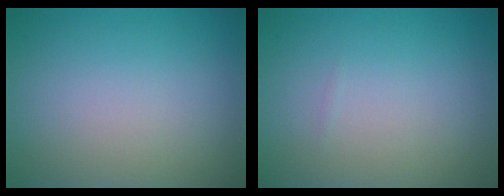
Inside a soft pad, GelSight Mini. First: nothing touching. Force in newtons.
{"total": 0.0}